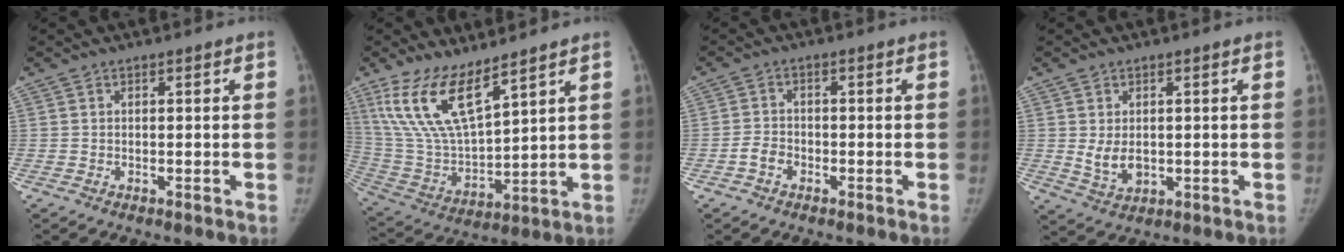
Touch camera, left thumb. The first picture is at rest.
{"total": 15.4, "force": [10.0, 5.0, 10.6], "torque": [-0.203, -0.052, 0.214]}
{"total": 2.9, "force": [-1.4, 2.1, 1.4], "torque": [-0.021, 0.013, -0.028]}
{"total": 4.8, "force": [0.3, 3.2, 3.5], "torque": [-0.053, -0.013, 0.017]}